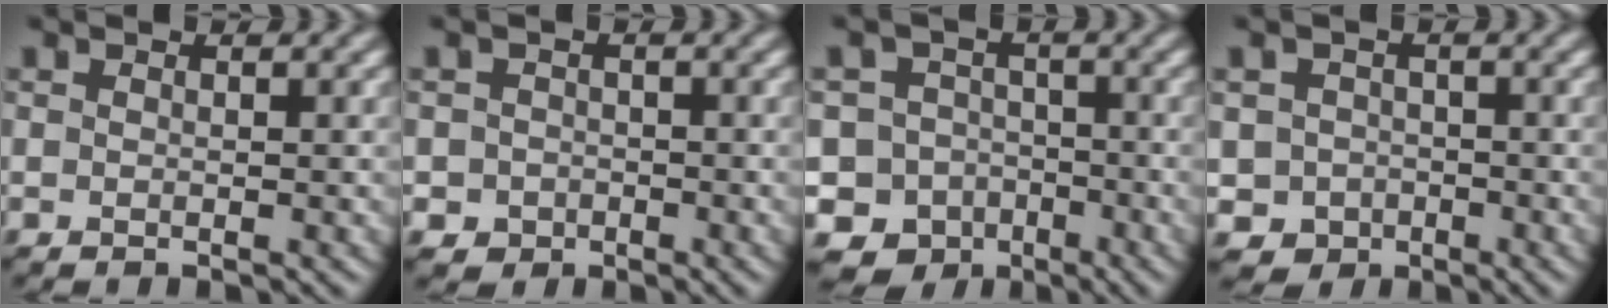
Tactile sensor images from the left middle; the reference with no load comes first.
{"total": 2.2, "force": [-1.3, 1.8, 0.0], "torque": [0.017, 0.004, -0.021]}
{"total": 10.6, "force": [-7.1, 7.6, 1.7], "torque": [-0.017, -0.022, -0.122]}
{"total": 3.7, "force": [-1.8, 3.2, 0.6], "torque": [0.006, -0.001, -0.032]}